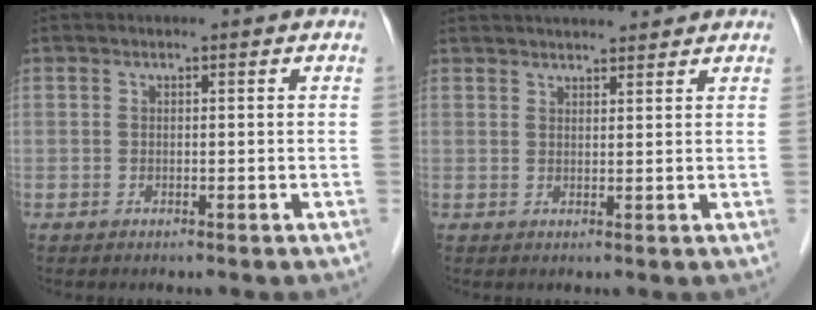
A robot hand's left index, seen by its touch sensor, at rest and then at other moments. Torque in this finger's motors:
{"motor_torque": [1.06, -1.08, 0.33, 0.10]}